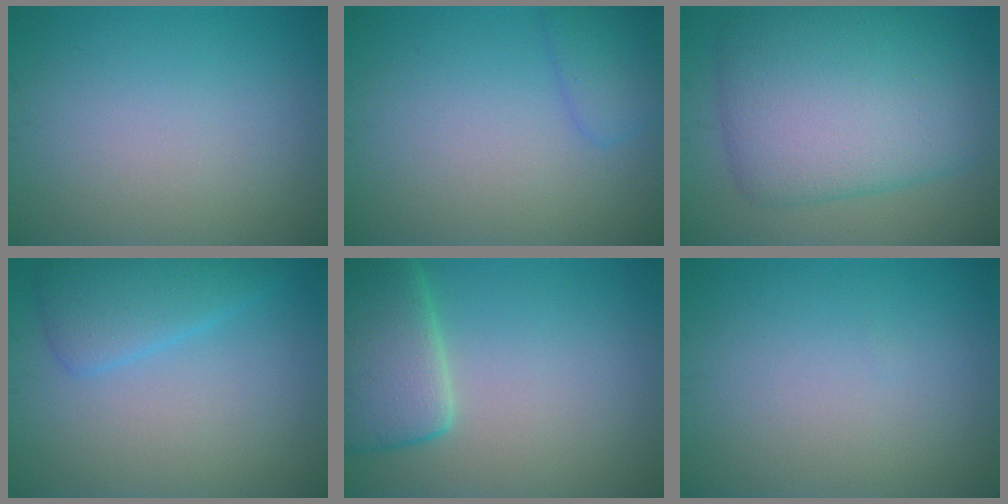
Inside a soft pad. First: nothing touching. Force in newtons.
{"total": 2.0, "press": 2.0, "slide": 0.1}
{"total": 10.4, "press": 10.4, "slide": 0.2}
{"total": 3.5, "press": 3.5, "slide": 0.1}
{"total": 6.4, "press": 6.4, "slide": 0.5}
{"total": 0.0}